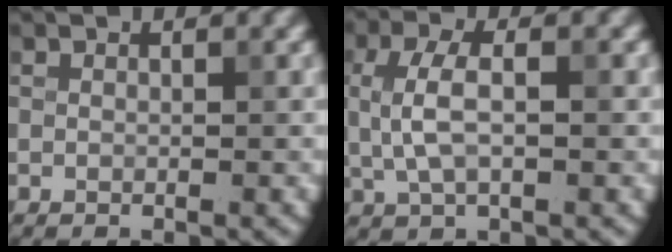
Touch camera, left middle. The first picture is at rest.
{"total": 4.0, "force": [0.2, 1.8, 3.6], "torque": [-0.081, 0.005, 0.004]}